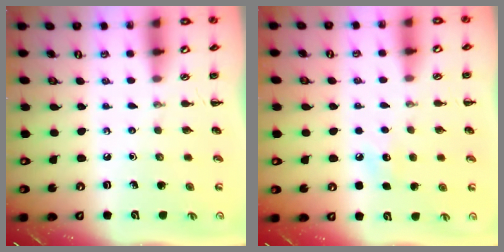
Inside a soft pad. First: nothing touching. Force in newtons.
{"total": 6.3, "press": 6.1, "slide": 1.7}